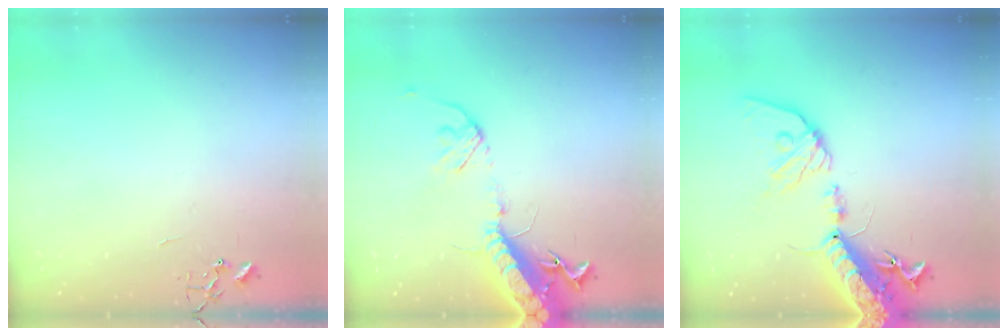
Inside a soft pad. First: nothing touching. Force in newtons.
{"total": 17.1, "press": 16.6, "slide": 4.0}
{"total": 19.5, "press": 19.0, "slide": 4.4}